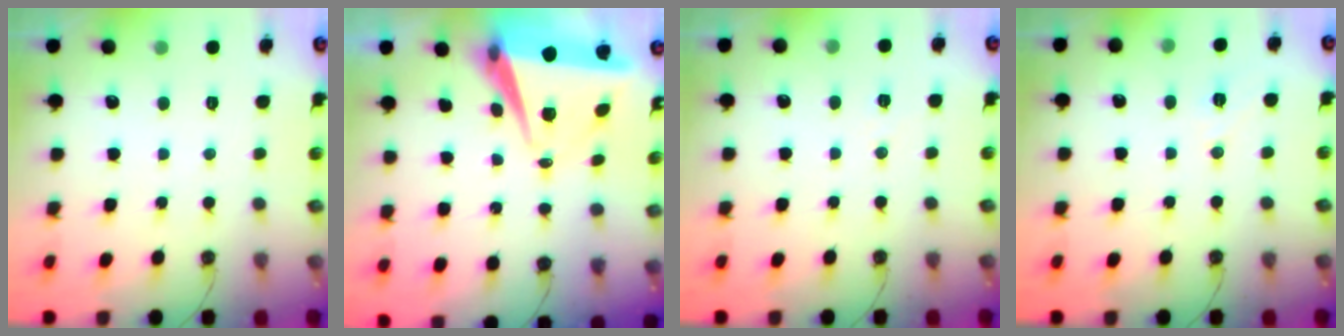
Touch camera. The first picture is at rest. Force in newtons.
{"total": 8.1, "press": 7.0, "slide": 4.0}
{"total": 3.6, "press": 2.7, "slide": 2.4}
{"total": 7.5, "press": 6.1, "slide": 4.5}